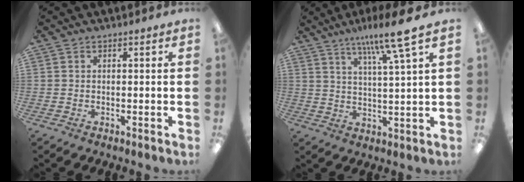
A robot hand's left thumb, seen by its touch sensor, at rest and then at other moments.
{"total": 10.7, "force": [7.5, 0.4, 7.6], "torque": [-0.134, -0.035, 0.120]}